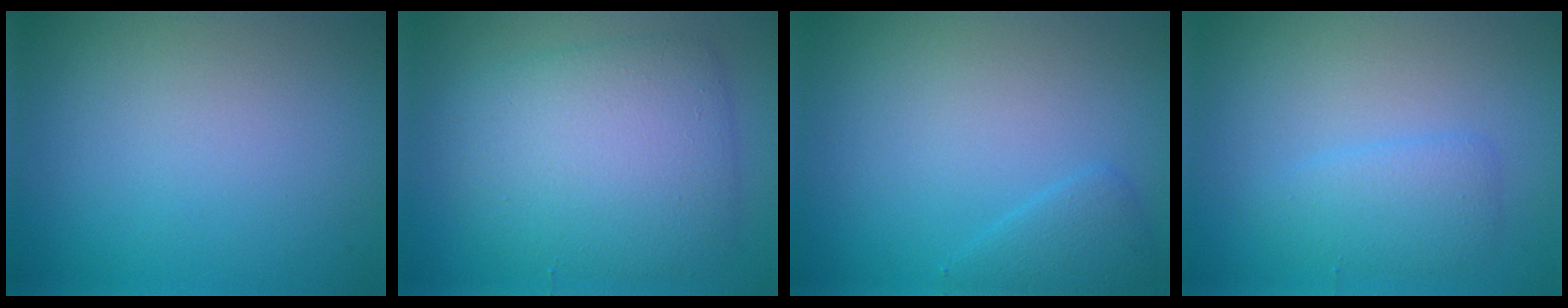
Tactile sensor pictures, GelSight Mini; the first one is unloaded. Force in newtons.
{"total": 7.2, "press": 7.2, "slide": 0.1}
{"total": 1.7, "press": 1.7, "slide": 0.1}
{"total": 2.3, "press": 2.3, "slide": 0.2}